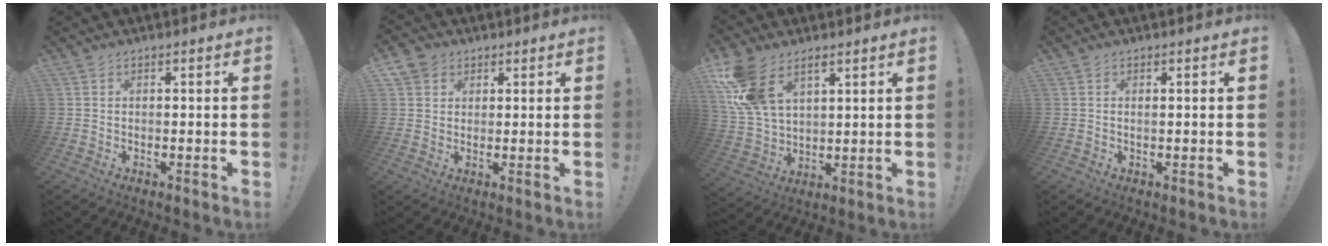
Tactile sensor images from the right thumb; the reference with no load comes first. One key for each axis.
{"total": 4.3, "fx": 2.1, "fy": 3.7, "fz": 0.7, "tx": -0.011, "ty": -0.007, "tz": 0.040}
{"total": 14.2, "fx": 7.1, "fy": 8.8, "fz": 8.6, "tx": -0.182, "ty": -0.023, "tz": 0.140}
{"total": 0.6, "fx": 0.4, "fy": -0.2, "fz": 0.5, "tx": -0.002, "ty": -0.004, "tz": 0.006}